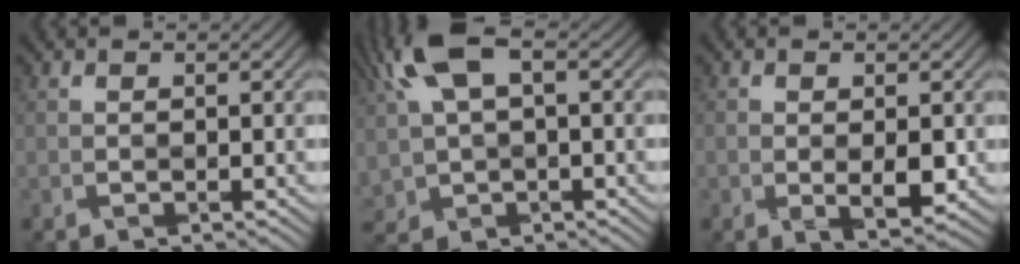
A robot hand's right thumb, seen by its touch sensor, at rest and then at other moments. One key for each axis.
{"total": 10.0, "fx": 3.5, "fy": 5.1, "fz": 7.8, "tx": -0.209, "ty": 0.014, "tz": 0.072}
{"total": 2.6, "fx": -0.1, "fy": 0.7, "fz": 2.5, "tx": -0.049, "ty": -0.007, "tz": 0.005}